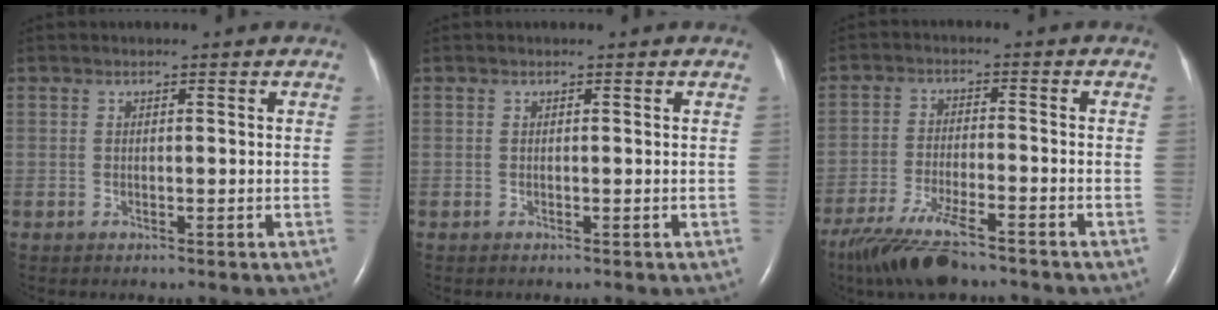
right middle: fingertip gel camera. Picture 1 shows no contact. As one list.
[{"total": 0.0}, {"total": 10.4, "force": [-8.1, 1.5, 6.4], "torque": [-0.126, -0.032, -0.143]}]